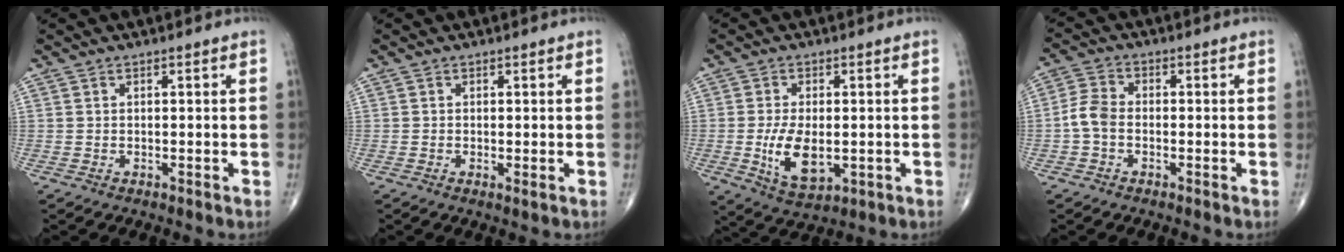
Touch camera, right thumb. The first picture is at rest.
{"total": 0.8, "force": [-0.1, 0.1, 0.8], "torque": [-0.019, -0.005, -0.004]}
{"total": 8.8, "force": [-1.2, 4.6, 7.4], "torque": [-0.131, -0.014, -0.011]}
{"total": 4.7, "force": [-1.2, 3.2, 3.2], "torque": [-0.065, 0.014, -0.033]}